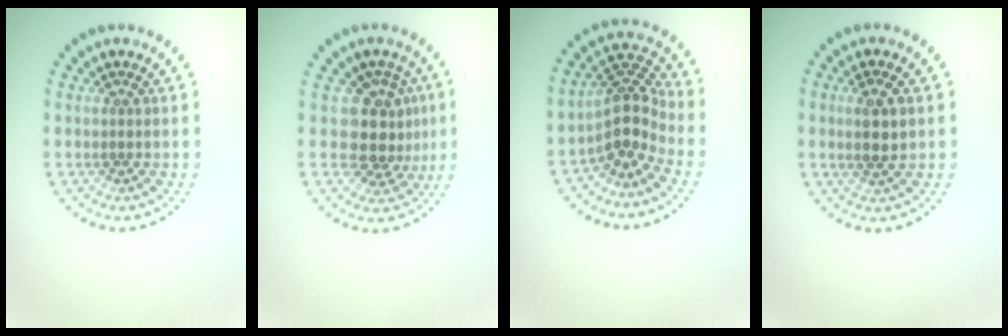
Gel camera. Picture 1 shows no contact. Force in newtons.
{"total": 3.9, "press": 3.1, "slide": 2.4}
{"total": 3.9, "press": 2.9, "slide": 2.7}
{"total": 2.4, "press": 2.3, "slide": 0.7}